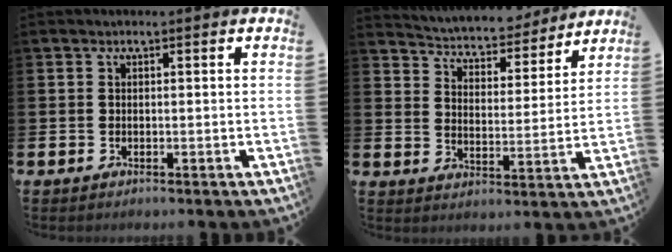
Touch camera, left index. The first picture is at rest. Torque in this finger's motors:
{"motor_torque": [1.02, -1.12, 0.41, 0.05]}